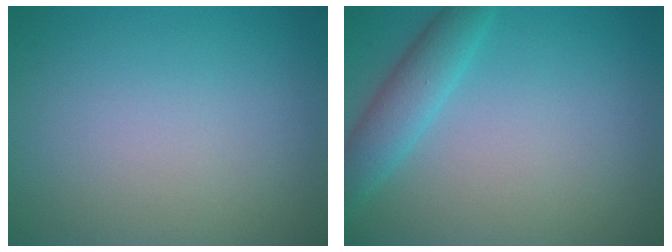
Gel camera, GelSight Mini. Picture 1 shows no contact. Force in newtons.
{"total": 3.2, "press": 3.2, "slide": 0.1}